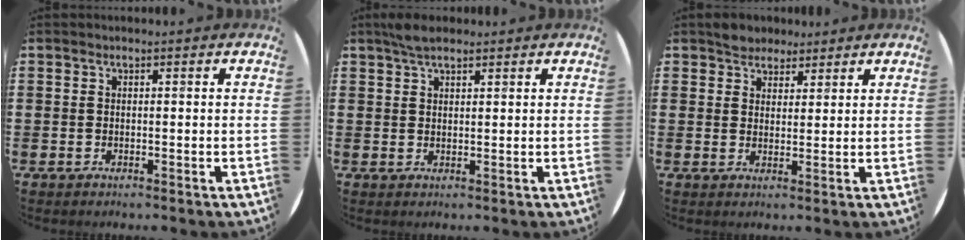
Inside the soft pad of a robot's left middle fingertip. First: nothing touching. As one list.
[{"total": 2.8, "force": [2.2, 0.9, 1.4], "torque": [-0.032, 0.006, 0.040]}, {"total": 3.3, "force": [2.9, 1.6, -0.1], "torque": [0.002, 0.003, 0.054]}]